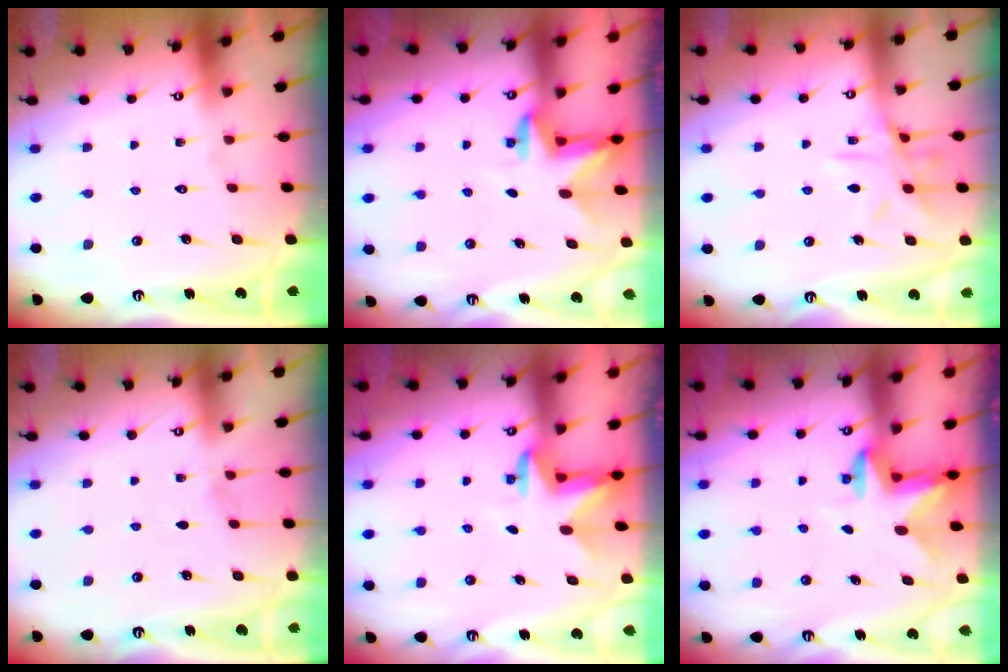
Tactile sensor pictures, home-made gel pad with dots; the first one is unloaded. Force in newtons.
{"total": 2.9, "press": 2.9, "slide": 0.7}
{"total": 11.0, "press": 10.9, "slide": 0.7}
{"total": 4.3, "press": 3.5, "slide": 2.6}
{"total": 3.1, "press": 3.0, "slide": 0.8}
{"total": 2.9, "press": 2.9, "slide": 0.5}